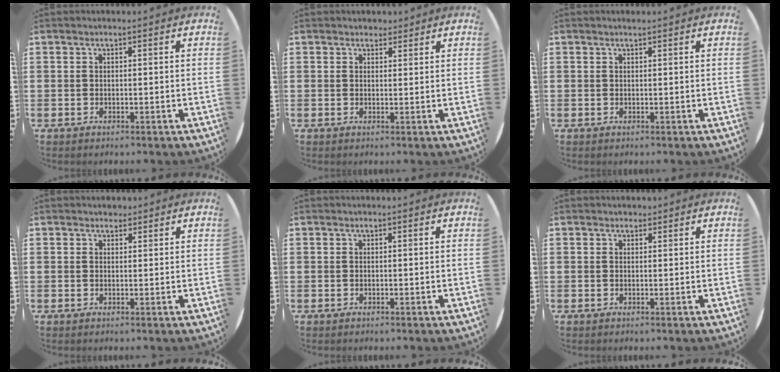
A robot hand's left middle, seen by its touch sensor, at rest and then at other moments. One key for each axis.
{"total": 1.5, "fx": 1.4, "fy": 0.5, "fz": 0.0, "tx": 0.007, "ty": 0.001, "tz": 0.025}
{"total": 0.0}
{"total": 1.0, "fx": 1.0, "fy": 0.3, "fz": -0.1, "tx": 0.009, "ty": -0.002, "tz": 0.018}
{"total": 0.0}
{"total": 0.6, "fx": 0.5, "fy": 0.3, "fz": 0.0, "tx": 0.008, "ty": 0.000, "tz": 0.009}